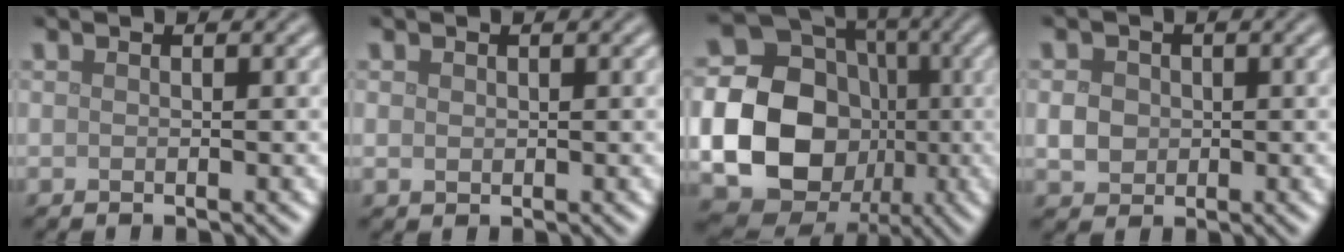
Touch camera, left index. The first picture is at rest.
{"total": 0.6, "force": [0.3, 0.5, 0.2], "torque": [-0.005, -0.001, 0.006]}
{"total": 21.3, "force": [-2.5, 19.6, 8.0], "torque": [-0.201, -0.014, -0.081]}
{"total": 2.2, "force": [0.0, 1.9, 1.0], "torque": [-0.017, -0.002, 0.000]}